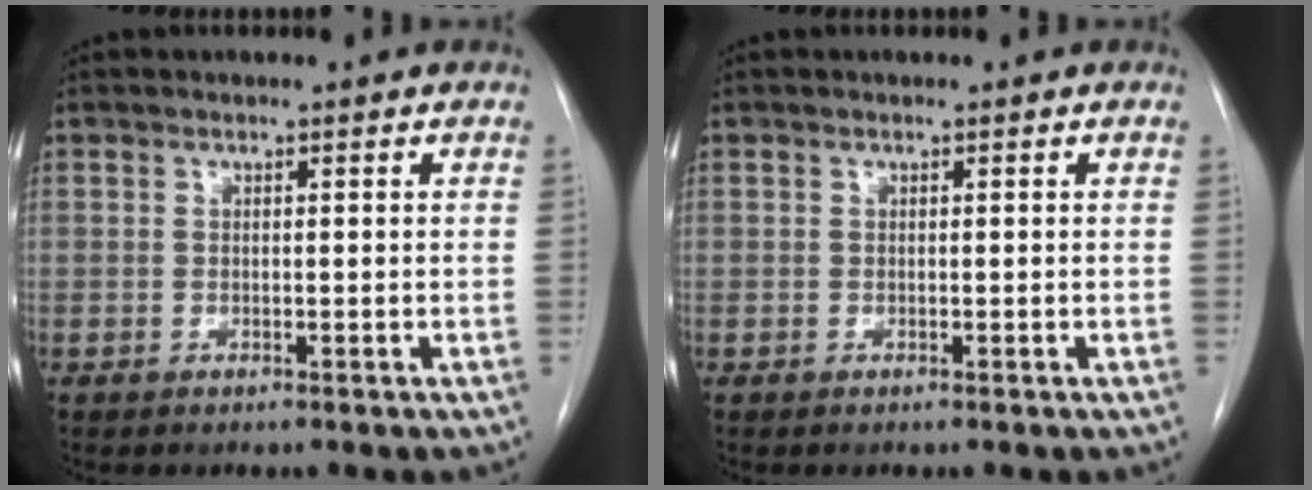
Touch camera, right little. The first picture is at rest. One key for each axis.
{"total": 0.0}